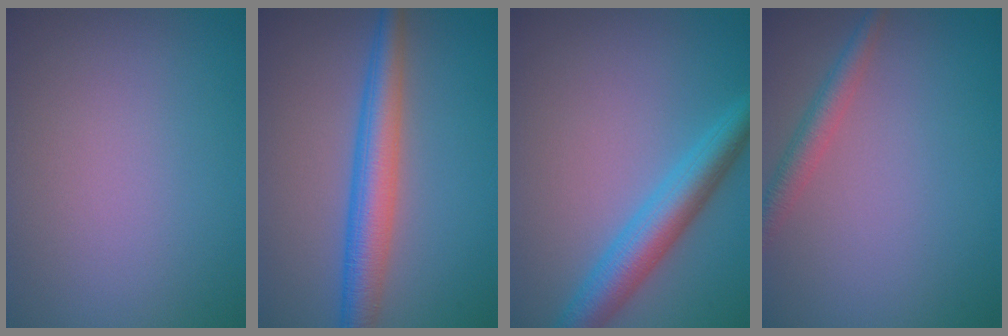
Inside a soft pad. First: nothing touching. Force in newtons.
{"total": 4.9, "press": 4.9, "slide": 0.0}
{"total": 5.0, "press": 5.0, "slide": 0.2}
{"total": 2.4, "press": 2.4, "slide": 0.0}